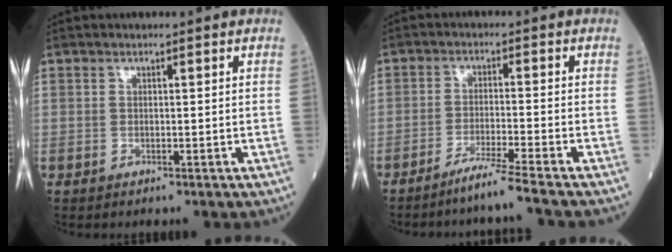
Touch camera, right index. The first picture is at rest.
{"total": 5.9, "force": [-4.8, -2.0, 2.9], "torque": [-0.050, -0.021, -0.088]}